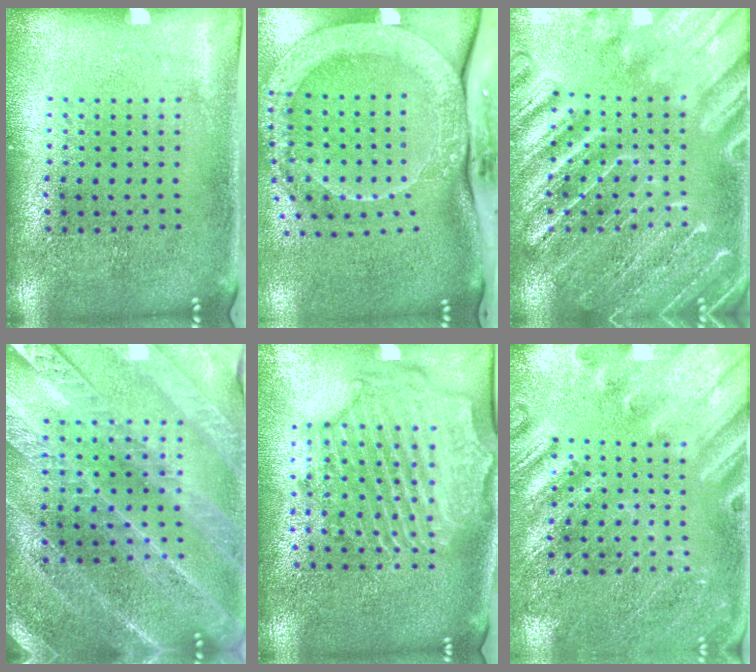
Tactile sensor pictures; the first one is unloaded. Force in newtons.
{"total": 2.7, "press": 2.2, "slide": 1.6}
{"total": 3.5, "press": 3.5, "slide": 0.5}
{"total": 2.8, "press": 2.8, "slide": 0.5}
{"total": 2.4, "press": 2.2, "slide": 0.8}
{"total": 2.4, "press": 2.4, "slide": 0.3}